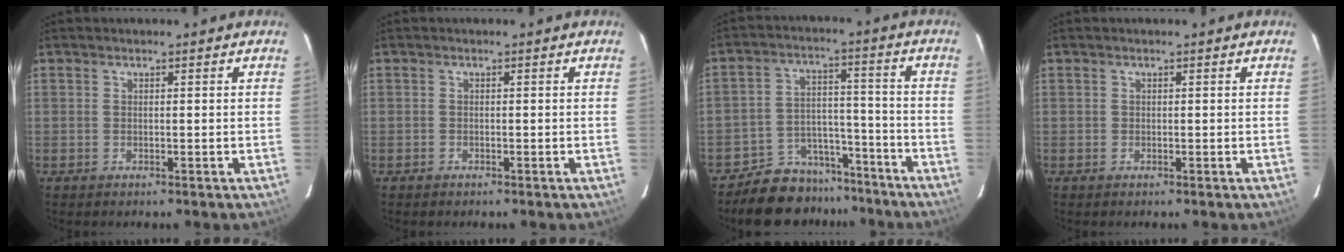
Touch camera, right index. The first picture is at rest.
{"total": 0.6, "force": [-0.5, 0.3, 0.0], "torque": [-0.002, 0.002, -0.008]}
{"total": 11.5, "force": [-9.6, 6.0, 1.9], "torque": [-0.045, 0.049, -0.133]}
{"total": 0.0}